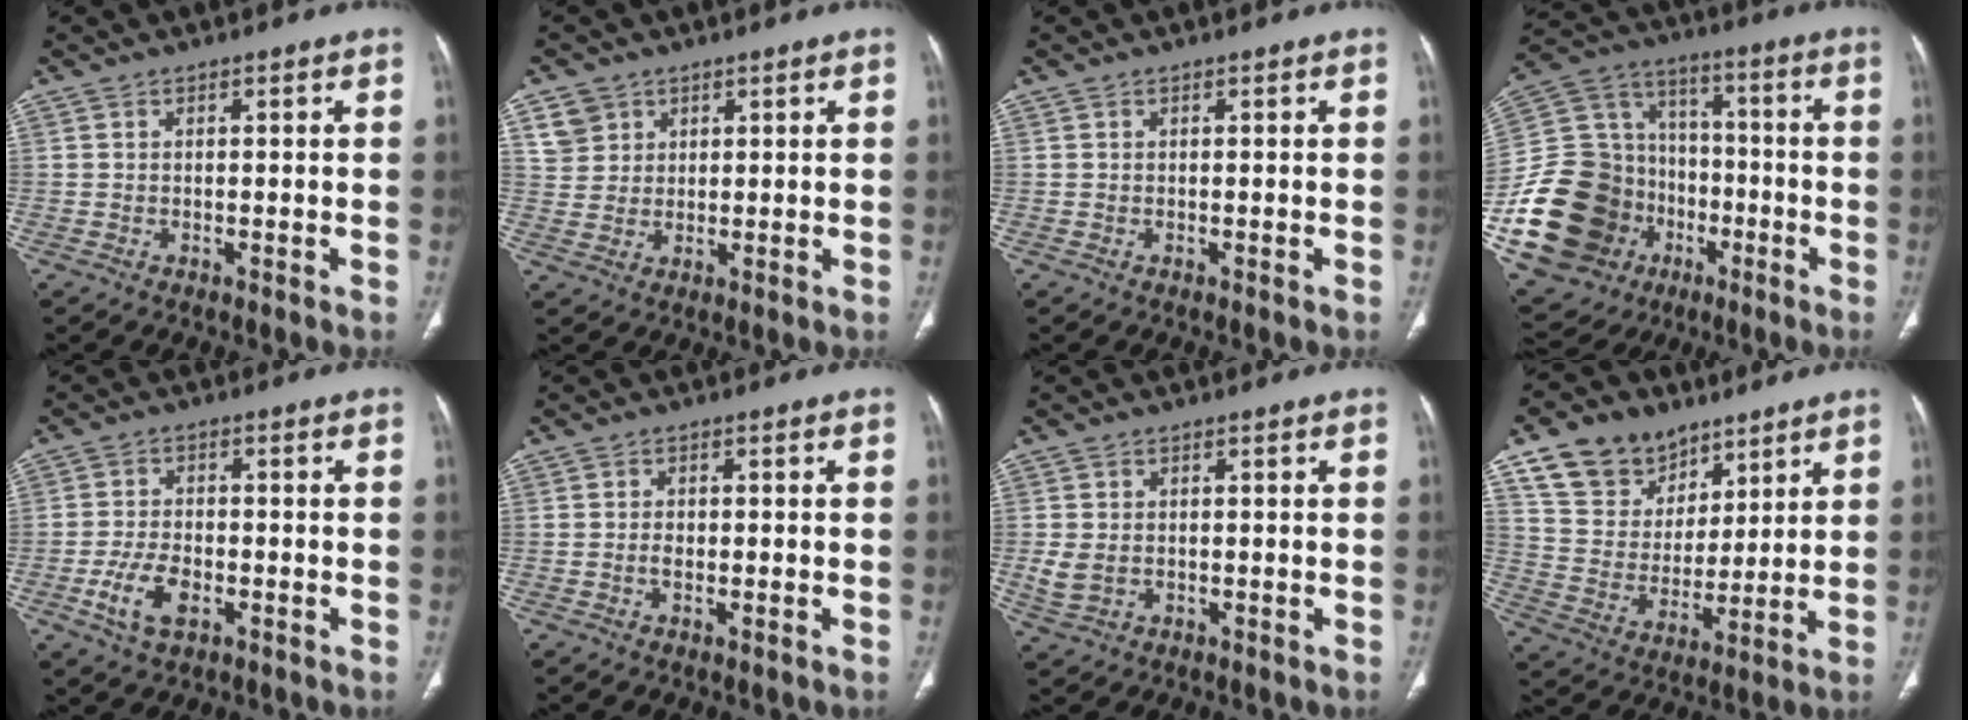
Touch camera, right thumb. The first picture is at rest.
{"total": 4.4, "force": [2.4, 3.7, 0.7], "torque": [0.003, -0.010, 0.049]}
{"total": 0.0}
{"total": 26.3, "force": [-7.8, 21.9, 12.2], "torque": [-0.230, 0.101, -0.115]}
{"total": 6.7, "force": [-2.6, 3.6, 5.0], "torque": [-0.102, 0.009, -0.047]}
{"total": 1.7, "force": [-0.4, 1.0, 1.3], "torque": [-0.026, 0.003, -0.008]}
{"total": 3.7, "force": [-0.4, 2.7, 2.4], "torque": [-0.056, 0.000, 0.000]}
{"total": 15.1, "force": [9.9, 10.2, 4.9], "torque": [-0.052, -0.042, 0.189]}